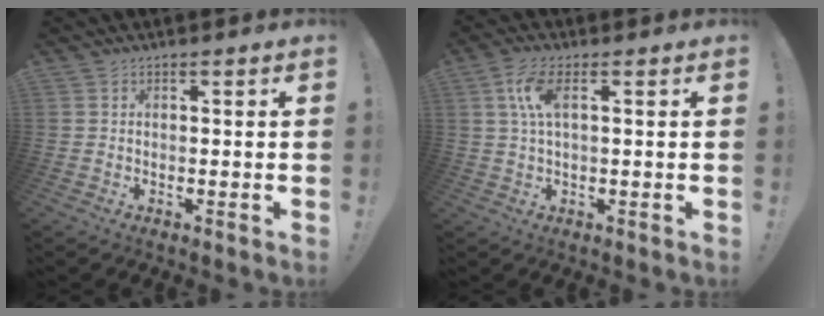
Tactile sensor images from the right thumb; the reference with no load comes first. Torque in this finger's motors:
{"motor_torque": [-0.05, 0.52, 0.95, -0.27, 0.33]}